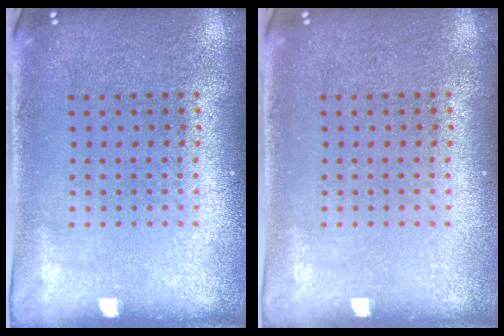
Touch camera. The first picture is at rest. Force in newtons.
{"total": 0.0}